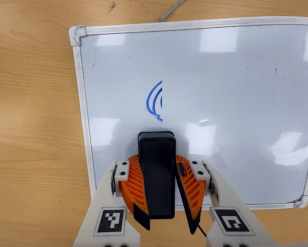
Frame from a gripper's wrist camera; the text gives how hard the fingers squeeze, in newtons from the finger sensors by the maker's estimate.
{"total": 13.8, "left": 12.4, "right": 15.2}